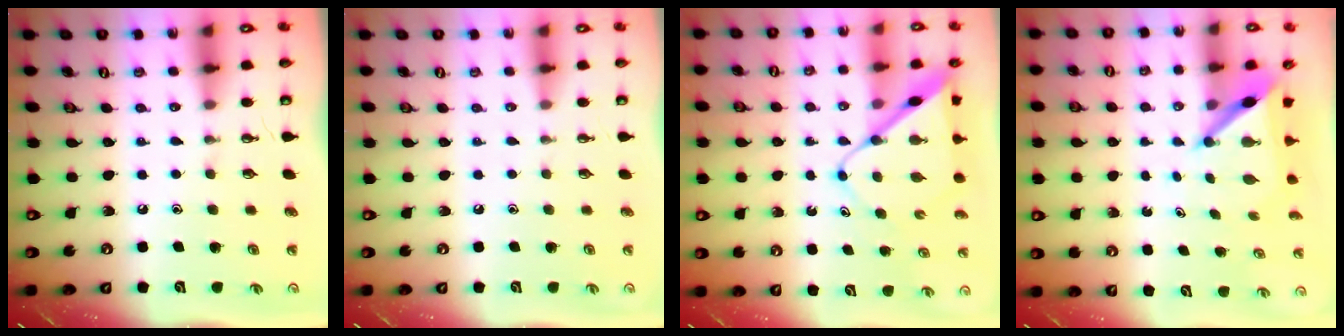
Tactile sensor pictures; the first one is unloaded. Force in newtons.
{"total": 0.0}
{"total": 8.9, "press": 8.9, "slide": 0.6}
{"total": 5.1, "press": 5.1, "slide": 0.5}